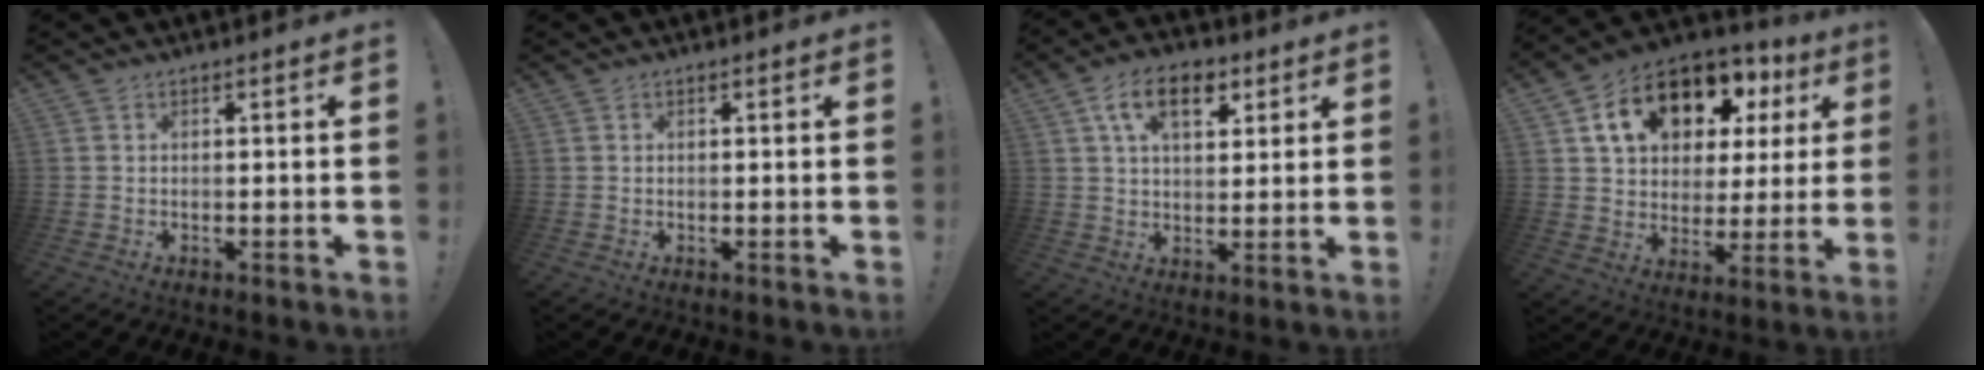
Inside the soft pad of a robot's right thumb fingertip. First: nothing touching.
{"total": 0.0}
{"total": 12.5, "force": [5.4, 7.2, 8.6], "torque": [-0.129, 0.000, 0.097]}
{"total": 16.9, "force": [8.9, 10.6, 9.8], "torque": [-0.164, -0.037, 0.167]}